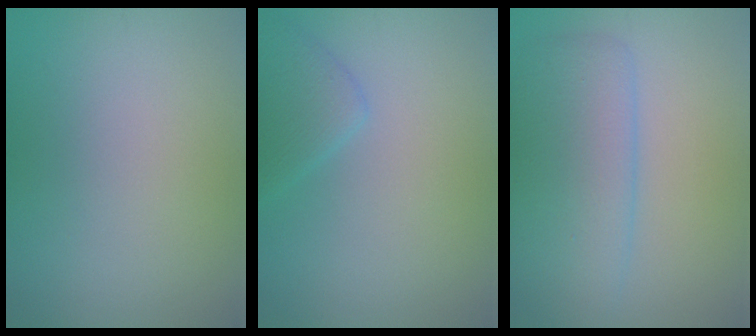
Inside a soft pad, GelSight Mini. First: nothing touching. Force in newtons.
{"total": 2.3, "press": 2.3, "slide": 0.1}
{"total": 5.3, "press": 5.3, "slide": 0.1}